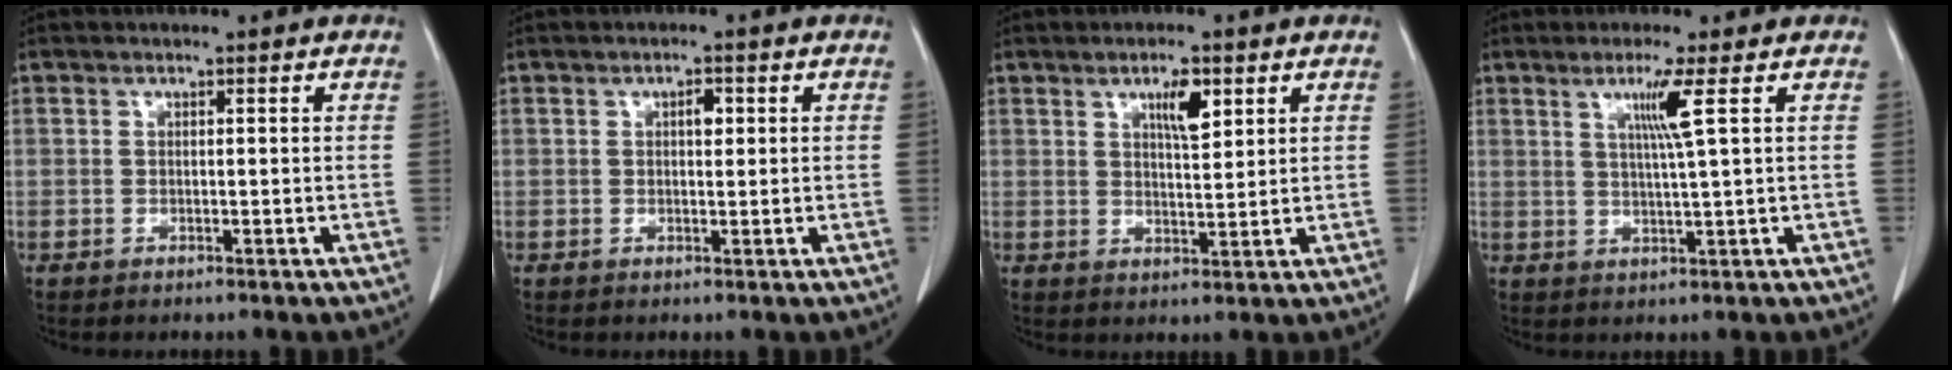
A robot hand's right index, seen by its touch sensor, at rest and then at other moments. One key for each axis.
{"total": 1.7, "fx": 0.5, "fy": 0.8, "fz": 1.4, "tx": -0.021, "ty": 0.002, "tz": 0.007}
{"total": 4.6, "fx": 2.4, "fy": 1.2, "fz": 3.8, "tx": -0.066, "ty": -0.002, "tz": 0.042}
{"total": 4.6, "fx": 1.7, "fy": -1.3, "fz": 4.0, "tx": -0.078, "ty": -0.008, "tz": 0.033}